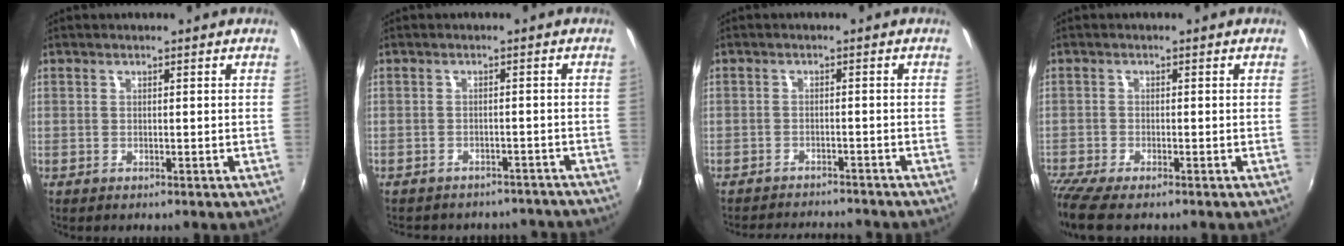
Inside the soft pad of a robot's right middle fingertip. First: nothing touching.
{"total": 11.7, "force": [-10.3, 4.5, 3.0], "torque": [-0.073, 0.009, -0.118]}
{"total": 7.7, "force": [-7.2, 1.9, 1.9], "torque": [-0.056, 0.008, -0.102]}
{"total": 5.5, "force": [-4.6, 0.6, 3.0], "torque": [-0.078, -0.029, -0.088]}